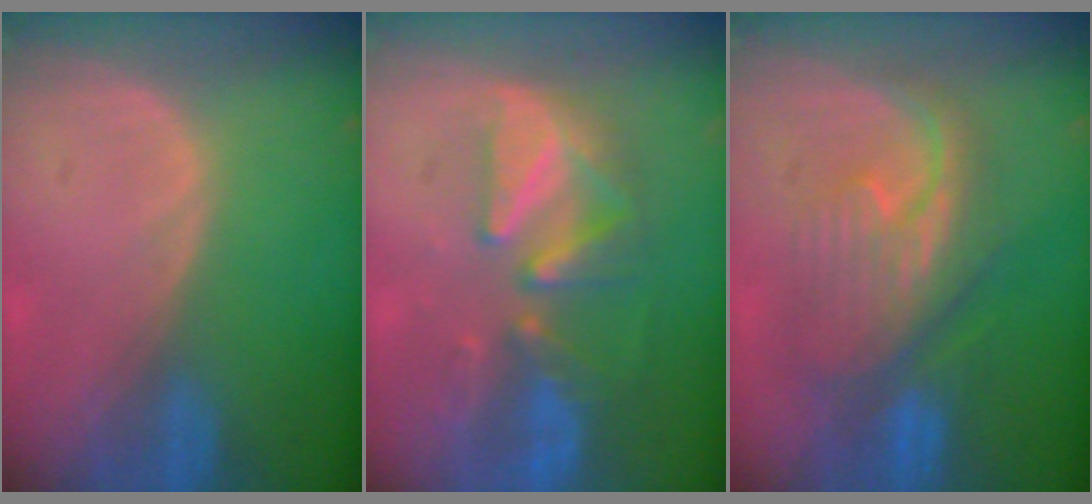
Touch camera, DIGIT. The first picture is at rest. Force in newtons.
{"total": 8.3, "press": 8.1, "slide": 2.0}
{"total": 8.3, "press": 8.3, "slide": 0.2}